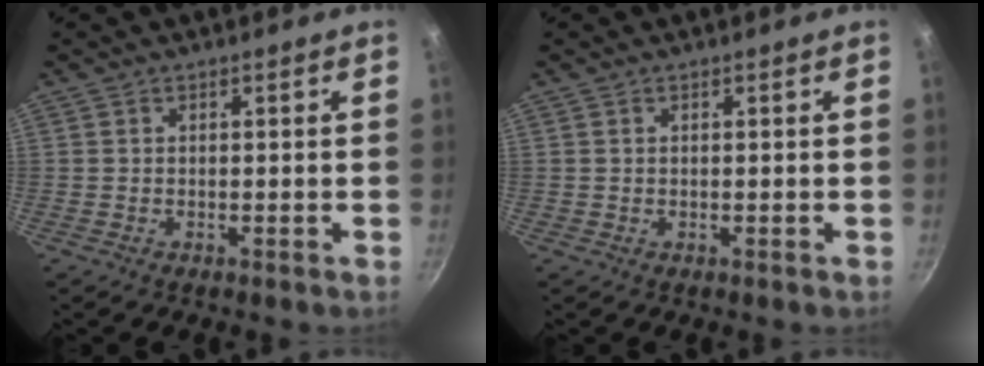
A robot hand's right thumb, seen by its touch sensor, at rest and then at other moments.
{"total": 0.0}